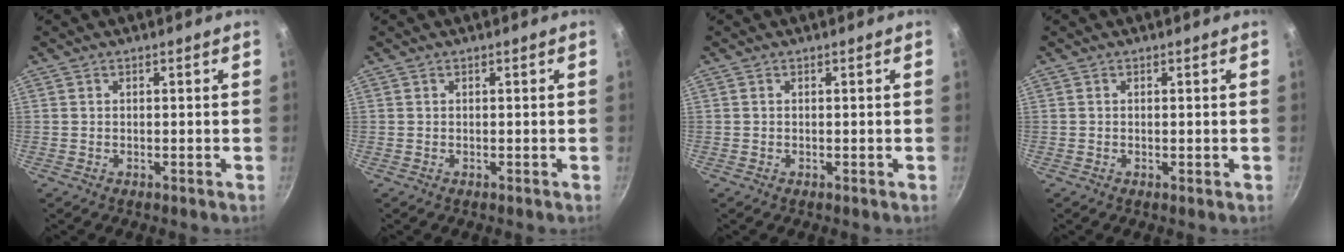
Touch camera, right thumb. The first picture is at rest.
{"total": 0.0}
{"total": 0.0}
{"total": 0.5, "force": [-0.1, 0.1, 0.5], "torque": [-0.007, 0.000, -0.002]}